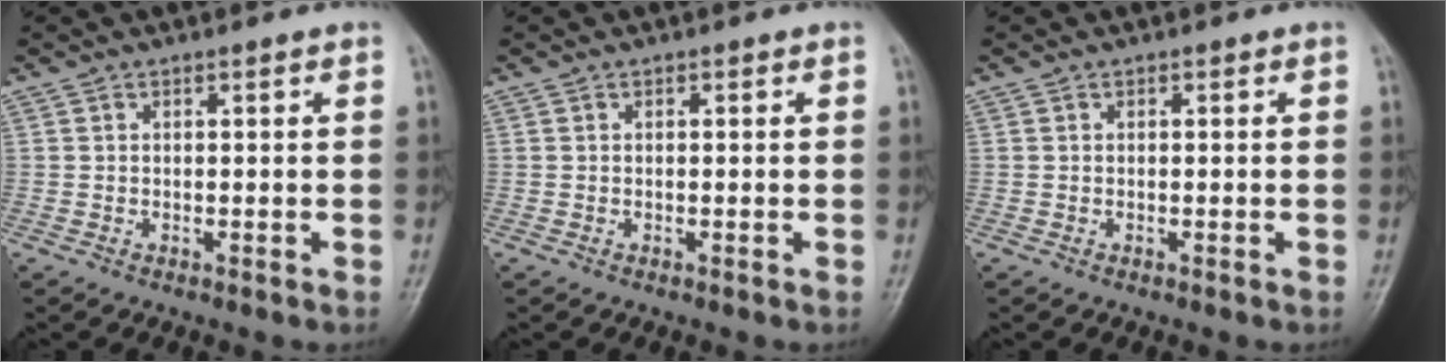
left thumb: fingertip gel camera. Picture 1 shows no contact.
{"total": 0.0}
{"total": 0.0}